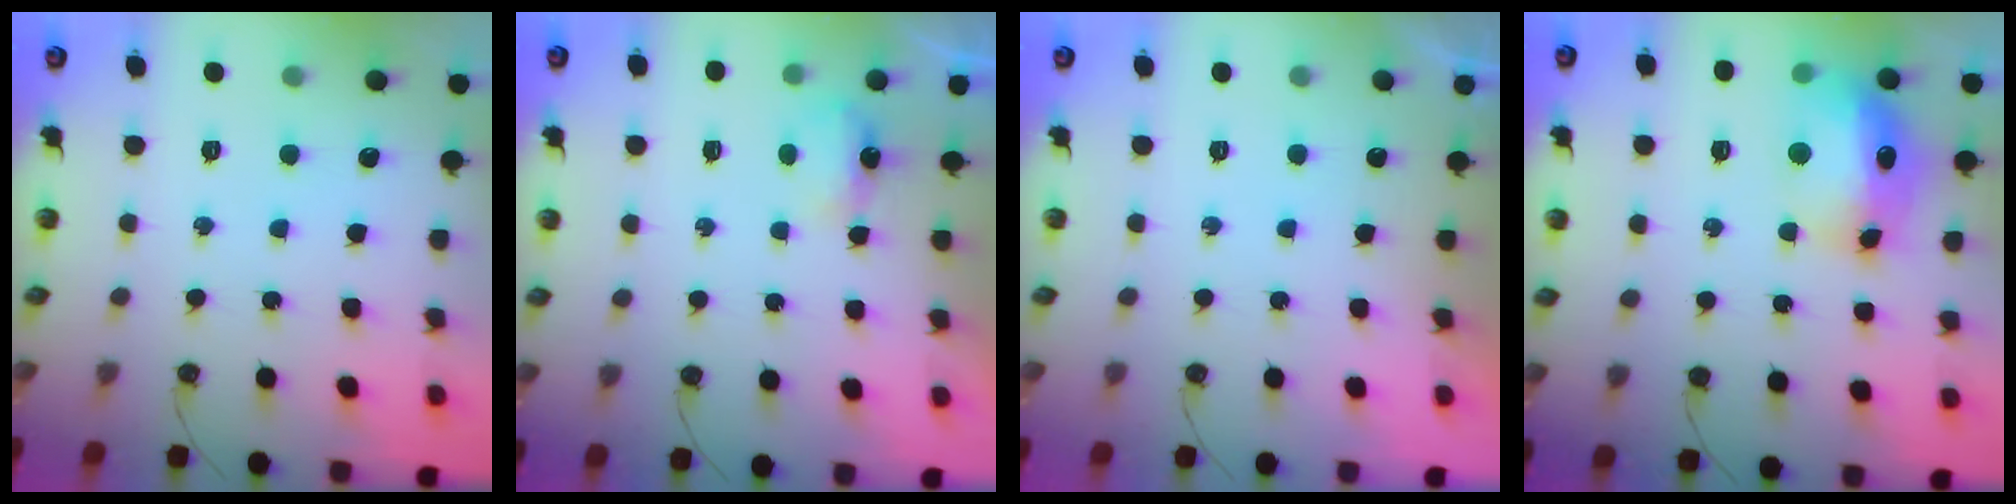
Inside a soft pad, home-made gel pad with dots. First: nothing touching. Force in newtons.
{"total": 3.2, "press": 3.1, "slide": 0.5}
{"total": 0.0}
{"total": 13.9, "press": 13.9, "slide": 1.2}